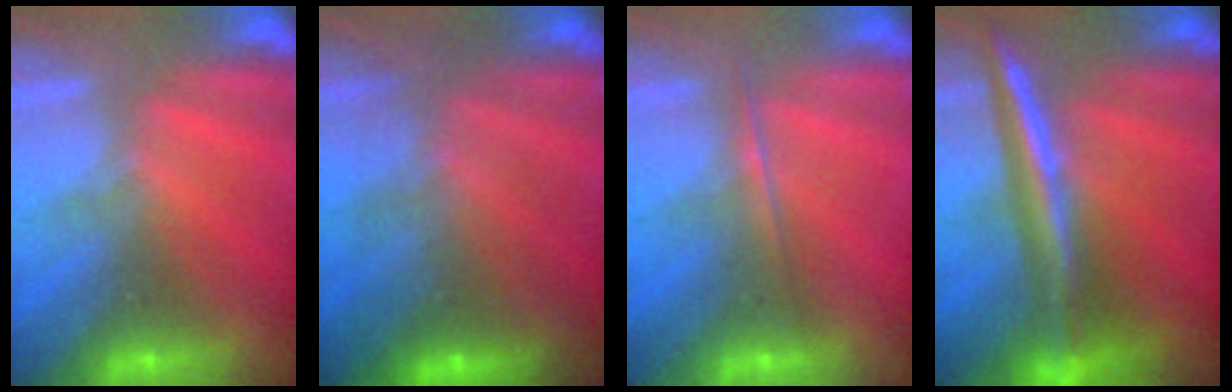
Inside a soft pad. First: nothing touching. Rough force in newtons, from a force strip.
{"total": 7.1}
{"total": 1.7}
{"total": 2.9}